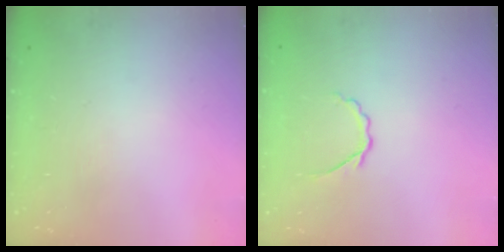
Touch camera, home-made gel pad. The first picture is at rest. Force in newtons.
{"total": 2.9, "press": 2.7, "slide": 0.8}